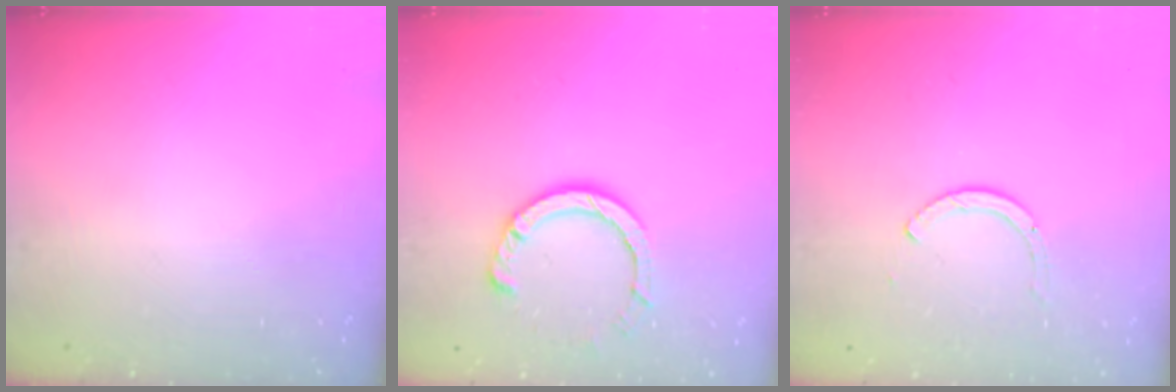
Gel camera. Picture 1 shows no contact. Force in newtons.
{"total": 8.0, "press": 8.0, "slide": 0.8}
{"total": 2.0, "press": 1.9, "slide": 0.3}